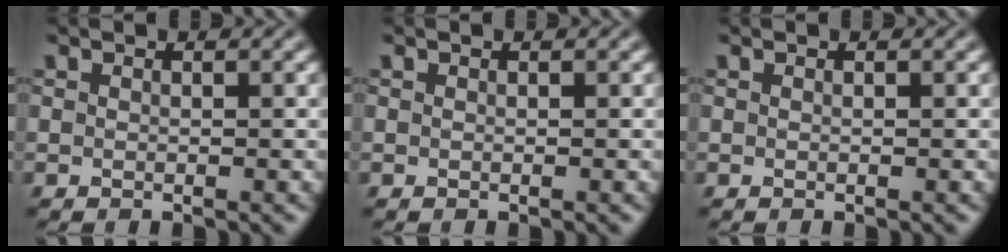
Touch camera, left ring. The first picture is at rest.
{"total": 0.0}
{"total": 0.0}